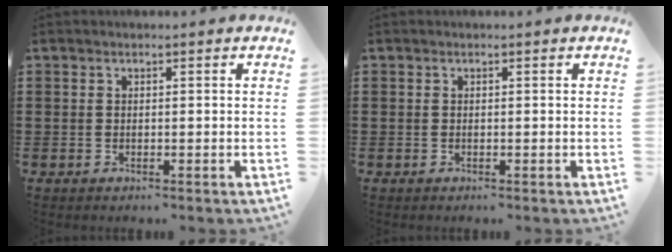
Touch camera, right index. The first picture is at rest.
{"total": 0.0}